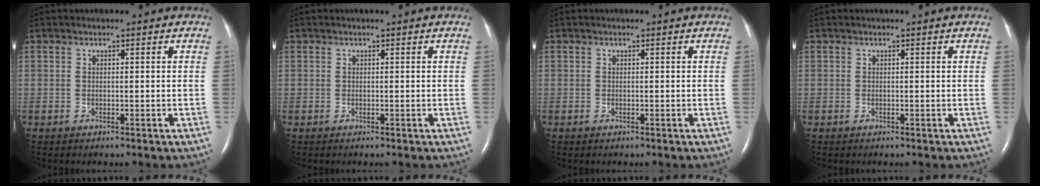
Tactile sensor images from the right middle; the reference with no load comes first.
{"total": 0.0}
{"total": 0.0}
{"total": 0.0}